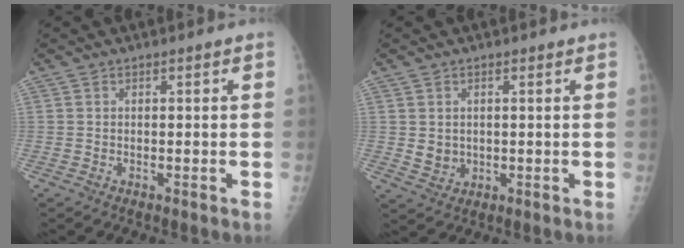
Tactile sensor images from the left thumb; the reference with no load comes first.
{"total": 3.4, "force": [0.6, 3.0, 1.5], "torque": [-0.015, -0.007, 0.021]}